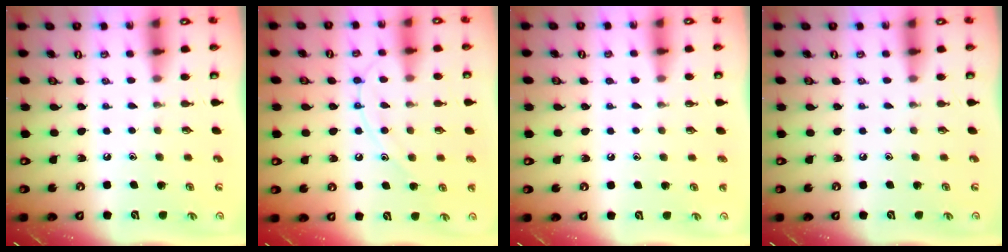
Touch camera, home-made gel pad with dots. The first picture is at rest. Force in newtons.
{"total": 11.6, "press": 11.6, "slide": 1.0}
{"total": 0.7, "press": 0.7, "slide": 0.0}
{"total": 0.0}